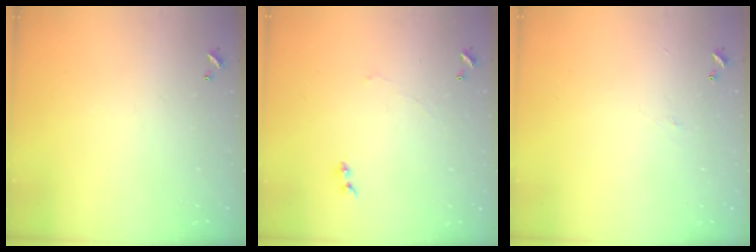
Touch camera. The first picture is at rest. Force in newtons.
{"total": 0.7, "press": 0.1, "slide": 0.7}
{"total": 1.8, "press": 1.7, "slide": 0.6}